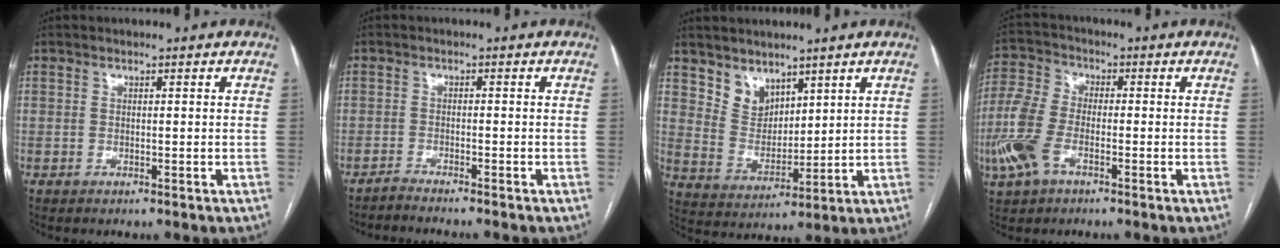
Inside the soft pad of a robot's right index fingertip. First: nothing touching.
{"total": 3.8, "force": [-3.5, -0.6, 1.3], "torque": [-0.014, -0.005, -0.052]}
{"total": 6.2, "force": [4.6, 3.9, 1.5], "torque": [-0.032, 0.002, 0.100]}
{"total": 8.9, "force": [-3.5, 4.7, 6.8], "torque": [-0.181, -0.003, -0.076]}